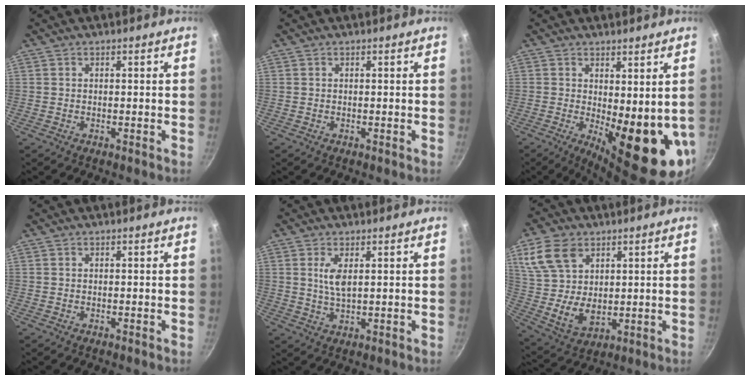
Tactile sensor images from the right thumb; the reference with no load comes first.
{"total": 0.0}
{"total": 14.0, "force": [-0.4, 5.1, 13.0], "torque": [-0.143, -0.025, 0.010]}
{"total": 0.0}
{"total": 4.1, "force": [1.2, 1.6, 3.6], "torque": [-0.068, -0.010, 0.025]}
{"total": 13.7, "force": [5.6, 9.6, 8.0], "torque": [-0.137, -0.023, 0.121]}